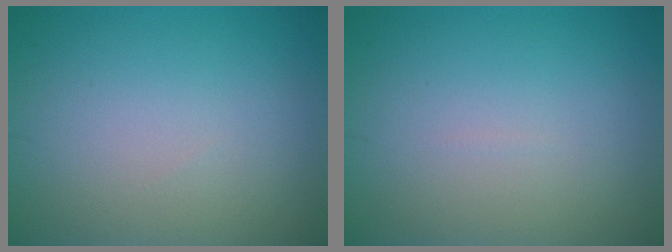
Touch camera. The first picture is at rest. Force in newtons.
{"total": 0.0}